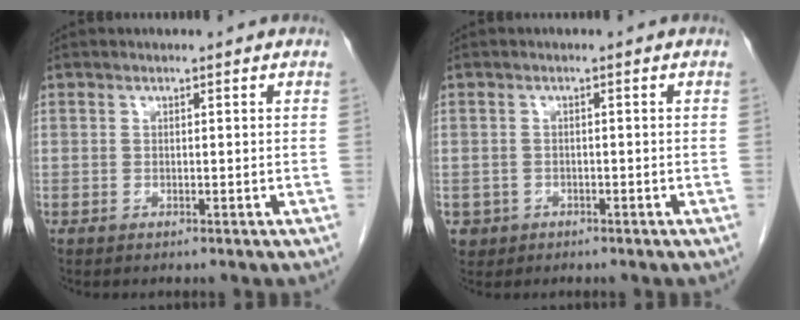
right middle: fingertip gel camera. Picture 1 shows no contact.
{"total": 2.4, "force": [-1.1, 2.1, 0.1], "torque": [-0.001, 0.008, -0.017]}